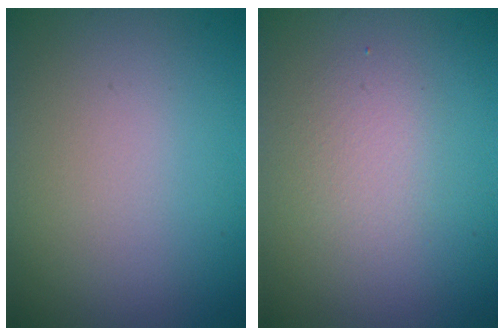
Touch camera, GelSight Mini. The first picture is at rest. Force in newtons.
{"total": 2.0, "press": 2.0, "slide": 0.1}